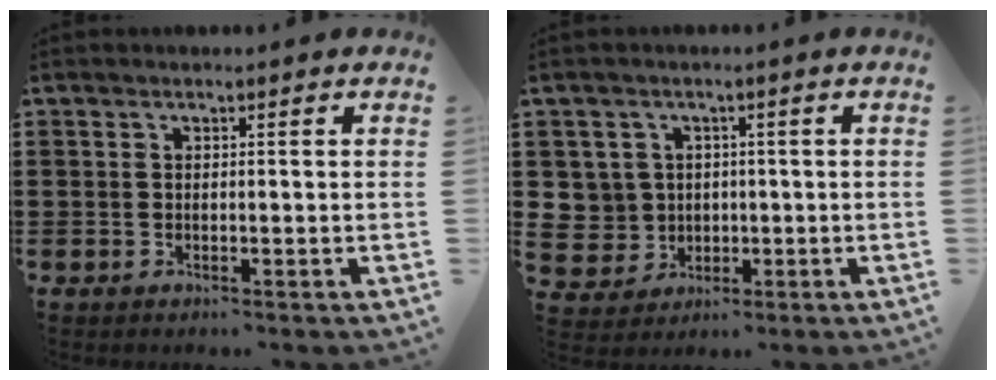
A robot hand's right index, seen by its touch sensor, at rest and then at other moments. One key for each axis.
{"total": 4.7, "fx": 0.2, "fy": 4.7, "fz": 0.6, "tx": -0.042, "ty": 0.010, "tz": 0.002}